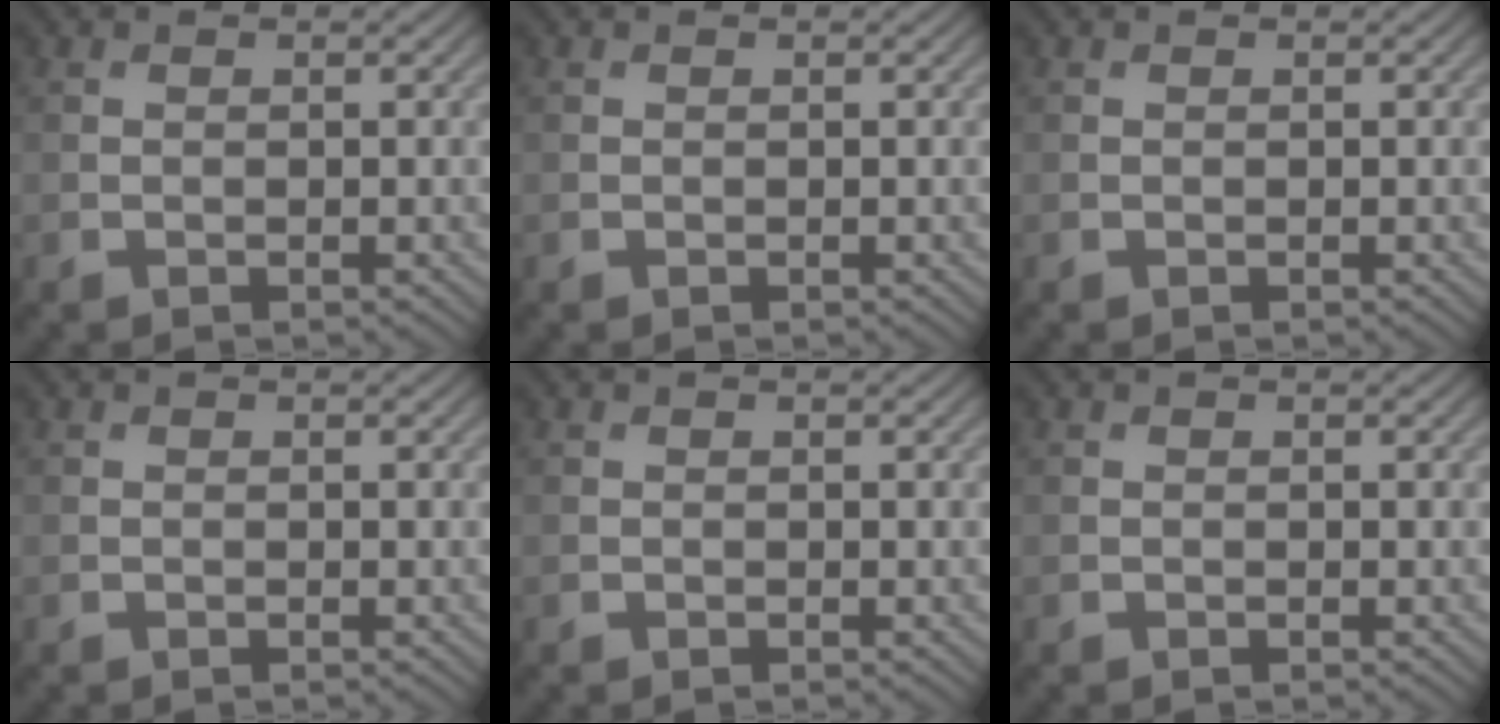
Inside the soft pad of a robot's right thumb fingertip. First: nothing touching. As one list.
[{"total": 0.0}, {"total": 0.0}, {"total": 0.0}, {"total": 0.0}, {"total": 0.0}]